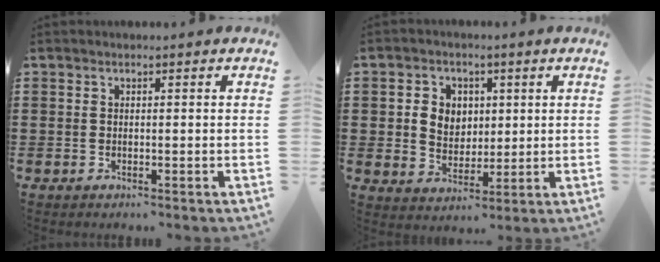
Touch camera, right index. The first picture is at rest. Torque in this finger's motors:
{"motor_torque": [0.52, 0.43, 0.56, 0.05]}